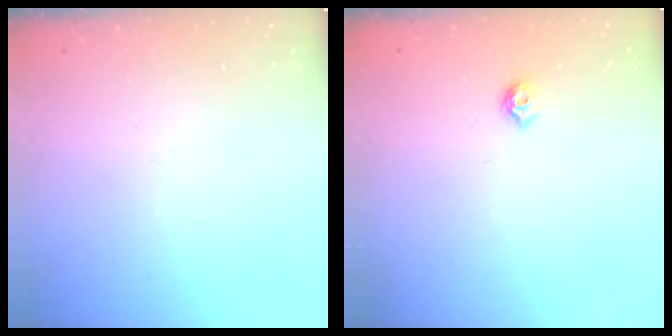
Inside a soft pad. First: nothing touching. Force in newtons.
{"total": 5.1, "press": 5.0, "slide": 0.9}